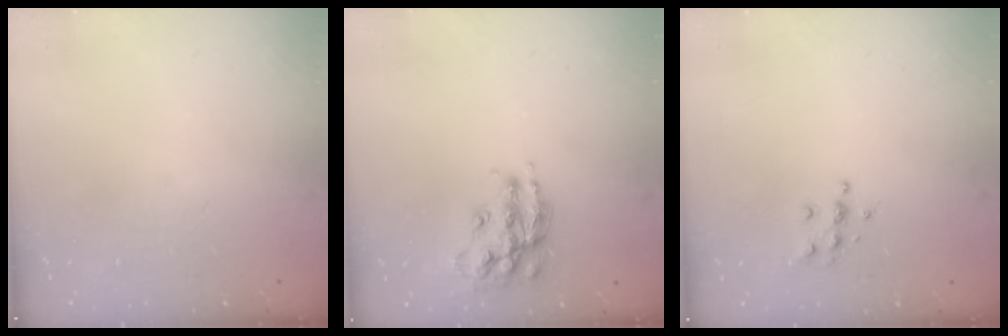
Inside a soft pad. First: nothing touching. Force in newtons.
{"total": 15.6, "press": 15.6, "slide": 0.9}
{"total": 6.2, "press": 6.2, "slide": 0.6}